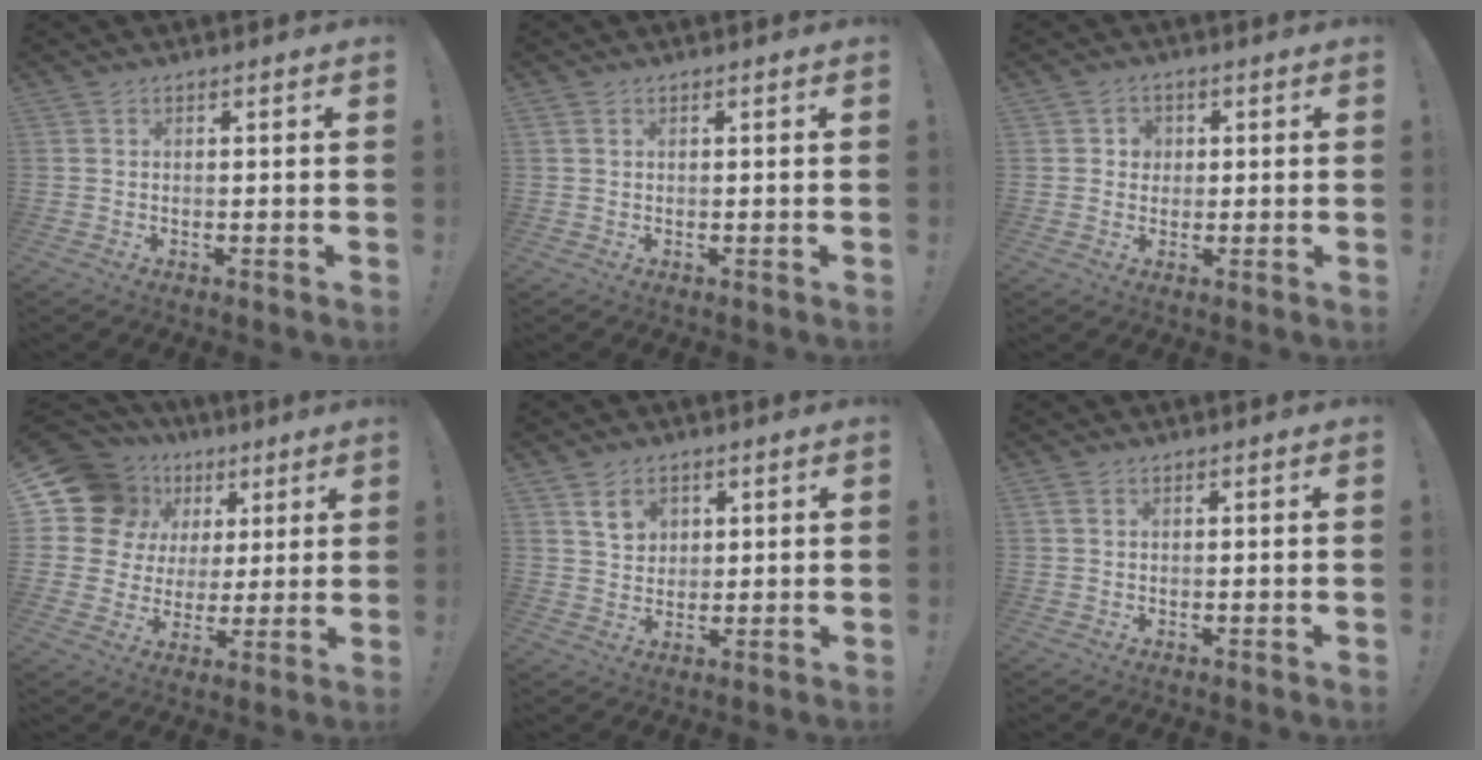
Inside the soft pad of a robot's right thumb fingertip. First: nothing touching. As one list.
[{"total": 0.8, "force": [0.4, 0.4, 0.5], "torque": [-0.019, 0.005, 0.009]}, {"total": 3.5, "force": [0.4, 3.3, 1.0], "torque": [-0.015, 0.004, 0.007]}, {"total": 15.2, "force": [6.3, 12.5, 6.1], "torque": [-0.113, -0.026, 0.145]}, {"total": 6.6, "force": [3.3, 5.0, 3.0], "torque": [-0.036, -0.008, 0.059]}, {"total": 1.2, "force": [0.6, 0.7, 0.9], "torque": [-0.026, 0.006, 0.012]}]